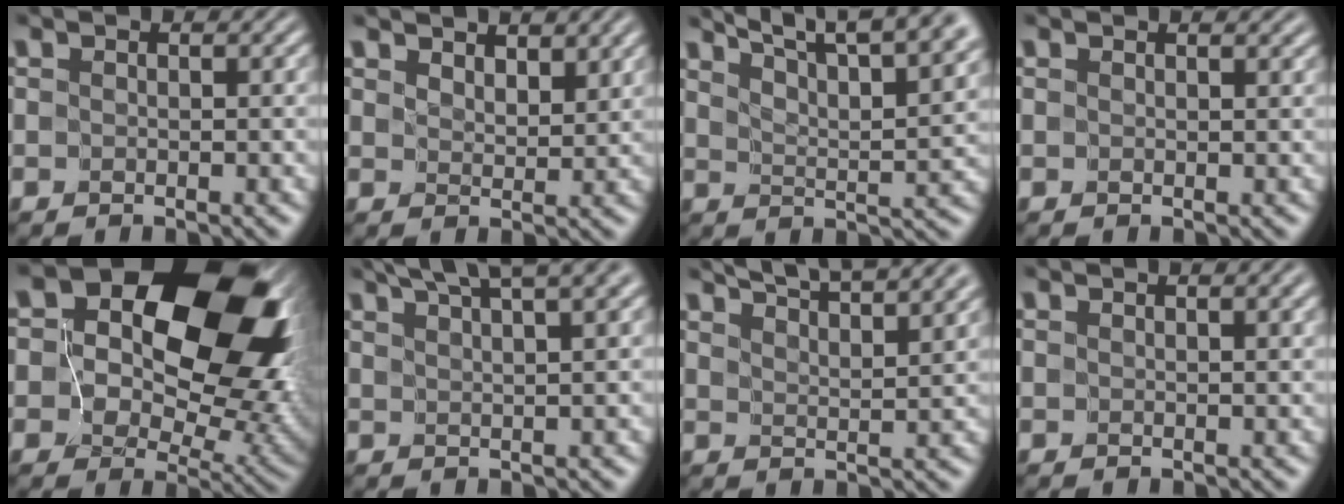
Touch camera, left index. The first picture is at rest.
{"total": 3.7, "force": [3.3, 1.0, 1.1], "torque": [-0.017, -0.005, 0.055]}
{"total": 12.4, "force": [9.9, 3.2, 6.8], "torque": [-0.082, 0.025, 0.103]}
{"total": 1.1, "force": [1.0, 0.1, 0.5], "torque": [-0.007, -0.004, 0.008]}
{"total": 19.1, "force": [6.3, 12.7, 12.8], "torque": [-0.165, 0.029, 0.095]}
{"total": 7.5, "force": [5.8, 1.6, 4.5], "torque": [-0.043, 0.034, 0.053]}
{"total": 8.6, "force": [7.2, 1.8, 4.3], "torque": [-0.034, 0.027, 0.067]}
{"total": 2.3, "force": [1.6, 0.5, 1.6], "torque": [-0.015, -0.002, 0.014]}